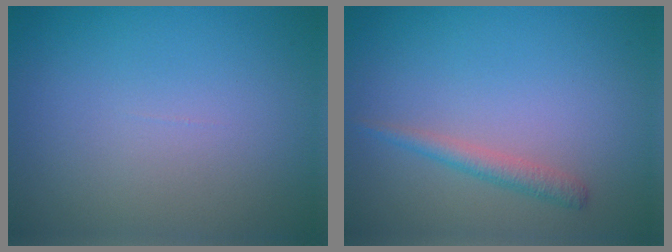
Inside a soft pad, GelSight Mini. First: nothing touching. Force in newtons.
{"total": 1.6, "press": 1.6, "slide": 0.1}